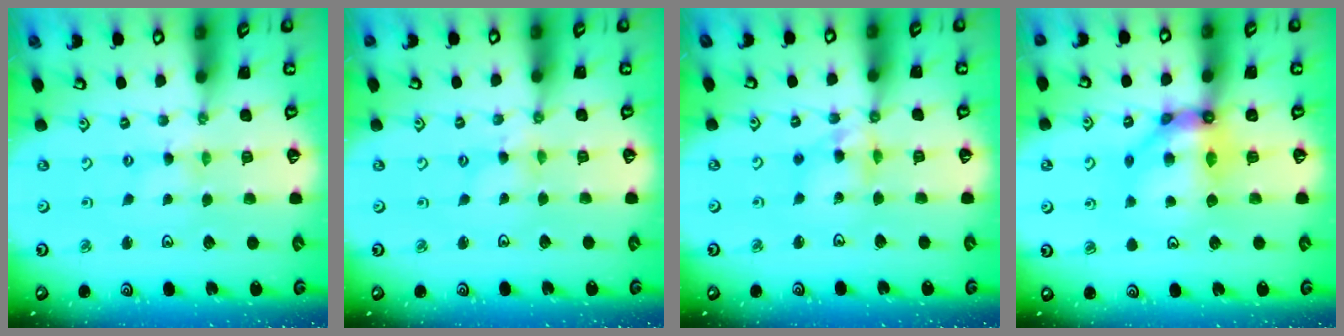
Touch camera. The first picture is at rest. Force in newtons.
{"total": 1.7, "press": 1.7, "slide": 0.3}
{"total": 9.6, "press": 9.5, "slide": 0.9}
{"total": 11.0, "press": 10.9, "slide": 1.5}